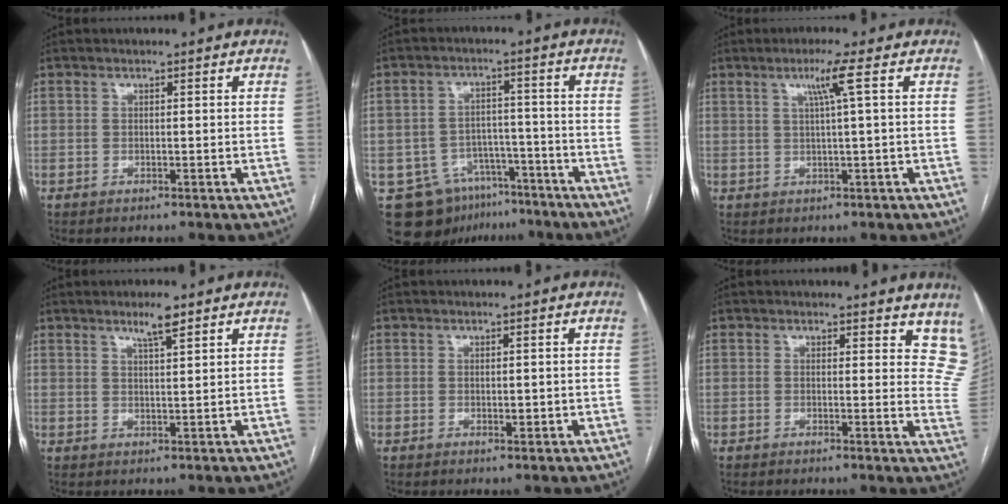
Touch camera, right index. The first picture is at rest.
{"total": 11.5, "force": [-7.6, 8.0, 3.4], "torque": [-0.047, 0.029, -0.111]}
{"total": 3.8, "force": [1.4, -1.1, 3.4], "torque": [-0.067, 0.001, 0.028]}
{"total": 3.6, "force": [2.5, 0.2, 2.5], "torque": [-0.047, -0.003, 0.044]}
{"total": 1.4, "force": [-0.1, 0.8, 1.1], "torque": [-0.011, -0.001, 0.000]}
{"total": 9.5, "force": [8.2, 3.8, 2.8], "torque": [0.013, -0.028, 0.062]}